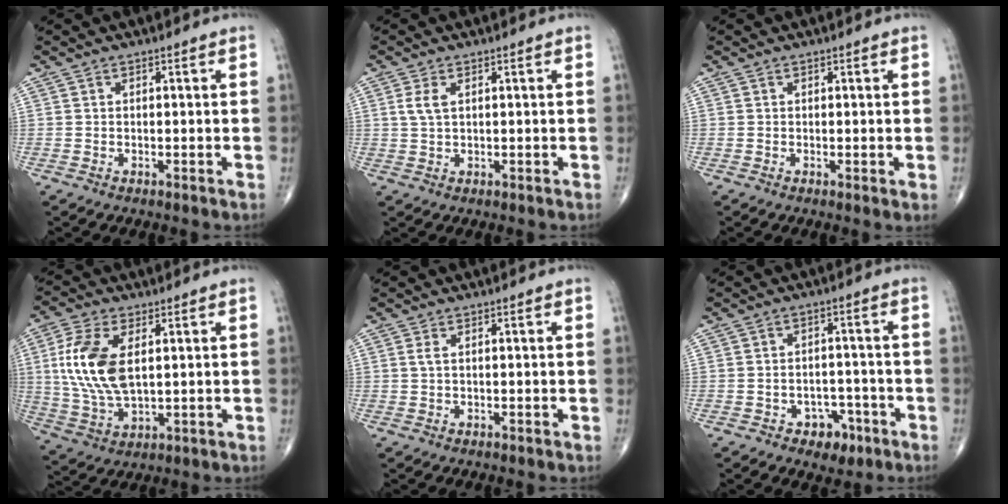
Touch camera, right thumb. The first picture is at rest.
{"total": 2.9, "force": [0.9, 1.4, 2.4], "torque": [-0.053, 0.004, 0.022]}
{"total": 0.9, "force": [0.0, 0.1, 0.9], "torque": [-0.019, -0.005, -0.001]}
{"total": 13.3, "force": [2.5, 6.8, 11.1], "torque": [-0.239, -0.008, 0.054]}
{"total": 1.0, "force": [0.3, 0.3, 1.0], "torque": [-0.028, 0.005, 0.007]}
{"total": 5.6, "force": [-3.0, 3.9, 2.6], "torque": [-0.007, 0.026, -0.039]}